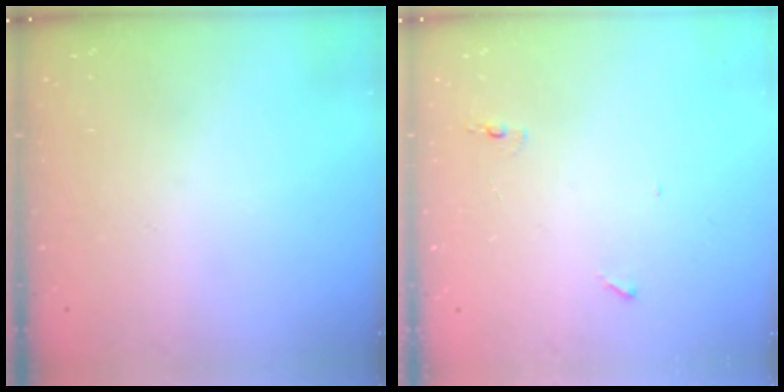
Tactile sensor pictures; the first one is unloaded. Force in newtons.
{"total": 4.7, "press": 4.5, "slide": 1.4}